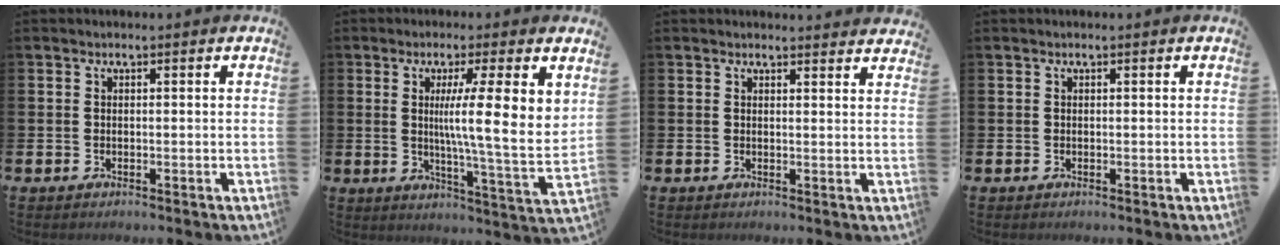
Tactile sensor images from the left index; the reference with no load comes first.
{"total": 8.5, "force": [3.4, 0.0, 7.8], "torque": [-0.116, -0.042, 0.045]}
{"total": 1.9, "force": [1.9, 0.0, -0.2], "torque": [0.009, -0.014, 0.033]}
{"total": 0.0}